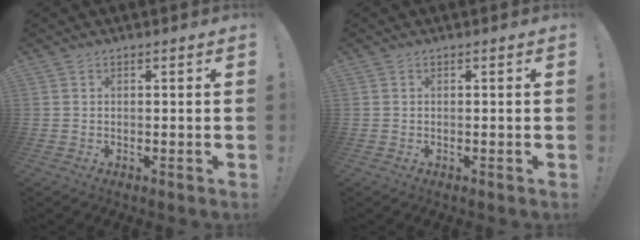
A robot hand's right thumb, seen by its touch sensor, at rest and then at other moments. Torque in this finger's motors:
{"motor_torque": [0.00, 0.00, 0.01, 0.01, 0.00]}